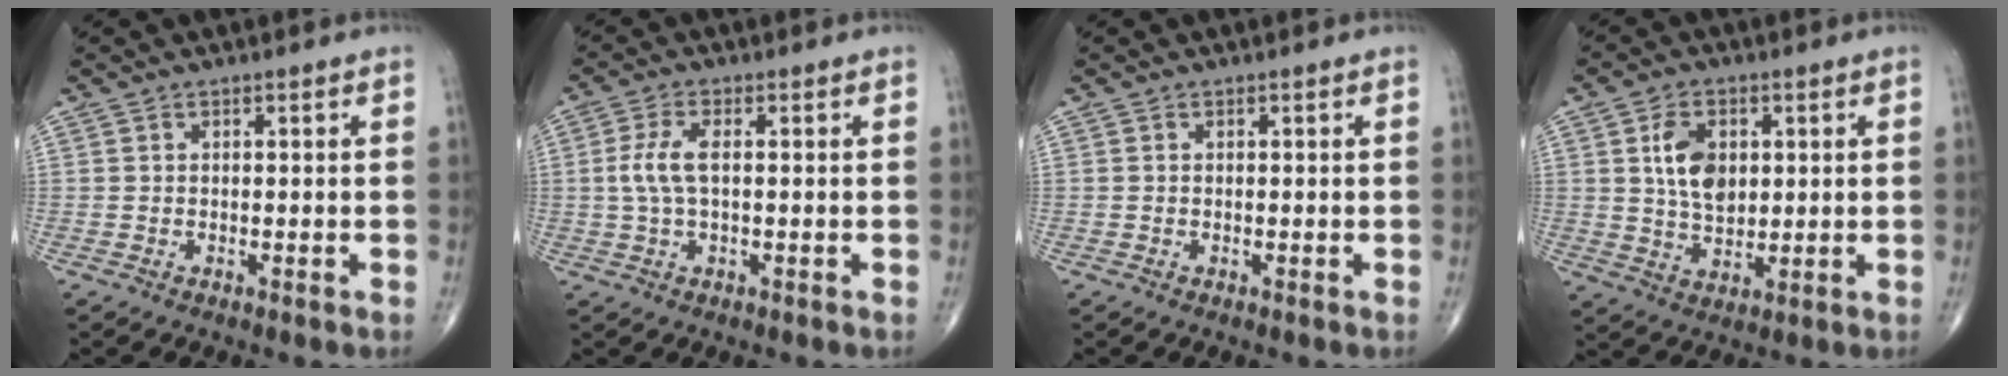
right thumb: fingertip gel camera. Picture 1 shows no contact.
{"total": 5.1, "force": [0.3, 2.0, 4.6], "torque": [-0.115, 0.008, 0.002]}
{"total": 0.0}
{"total": 8.3, "force": [1.9, 5.4, 6.0], "torque": [-0.088, -0.010, 0.038]}